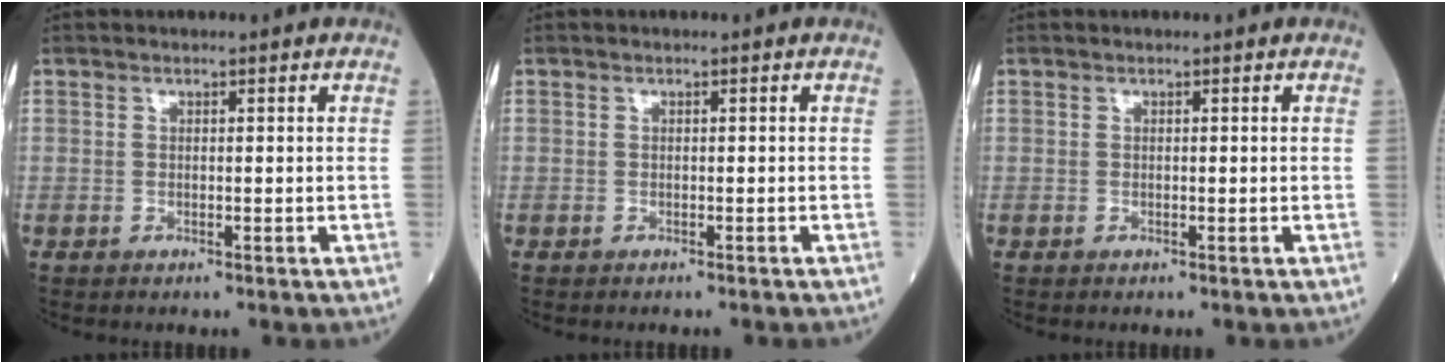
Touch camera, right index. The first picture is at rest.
{"total": 0.7, "force": [-0.6, 0.0, 0.2], "torque": [-0.001, 0.000, -0.012]}
{"total": 0.0}